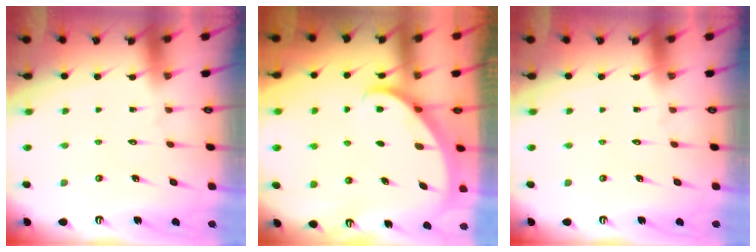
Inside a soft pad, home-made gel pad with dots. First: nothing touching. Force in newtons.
{"total": 2.7, "press": 2.7, "slide": 0.1}
{"total": 0.0}